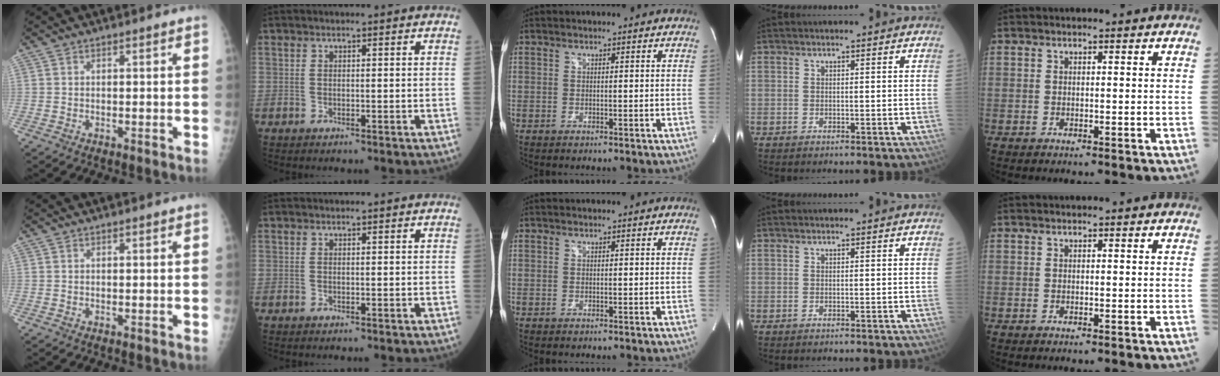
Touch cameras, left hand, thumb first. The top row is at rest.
{}